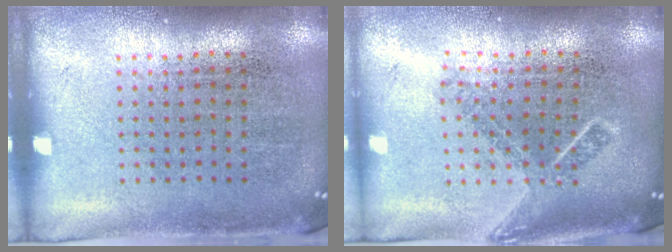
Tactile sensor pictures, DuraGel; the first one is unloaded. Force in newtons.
{"total": 1.8, "press": 1.3, "slide": 1.2}